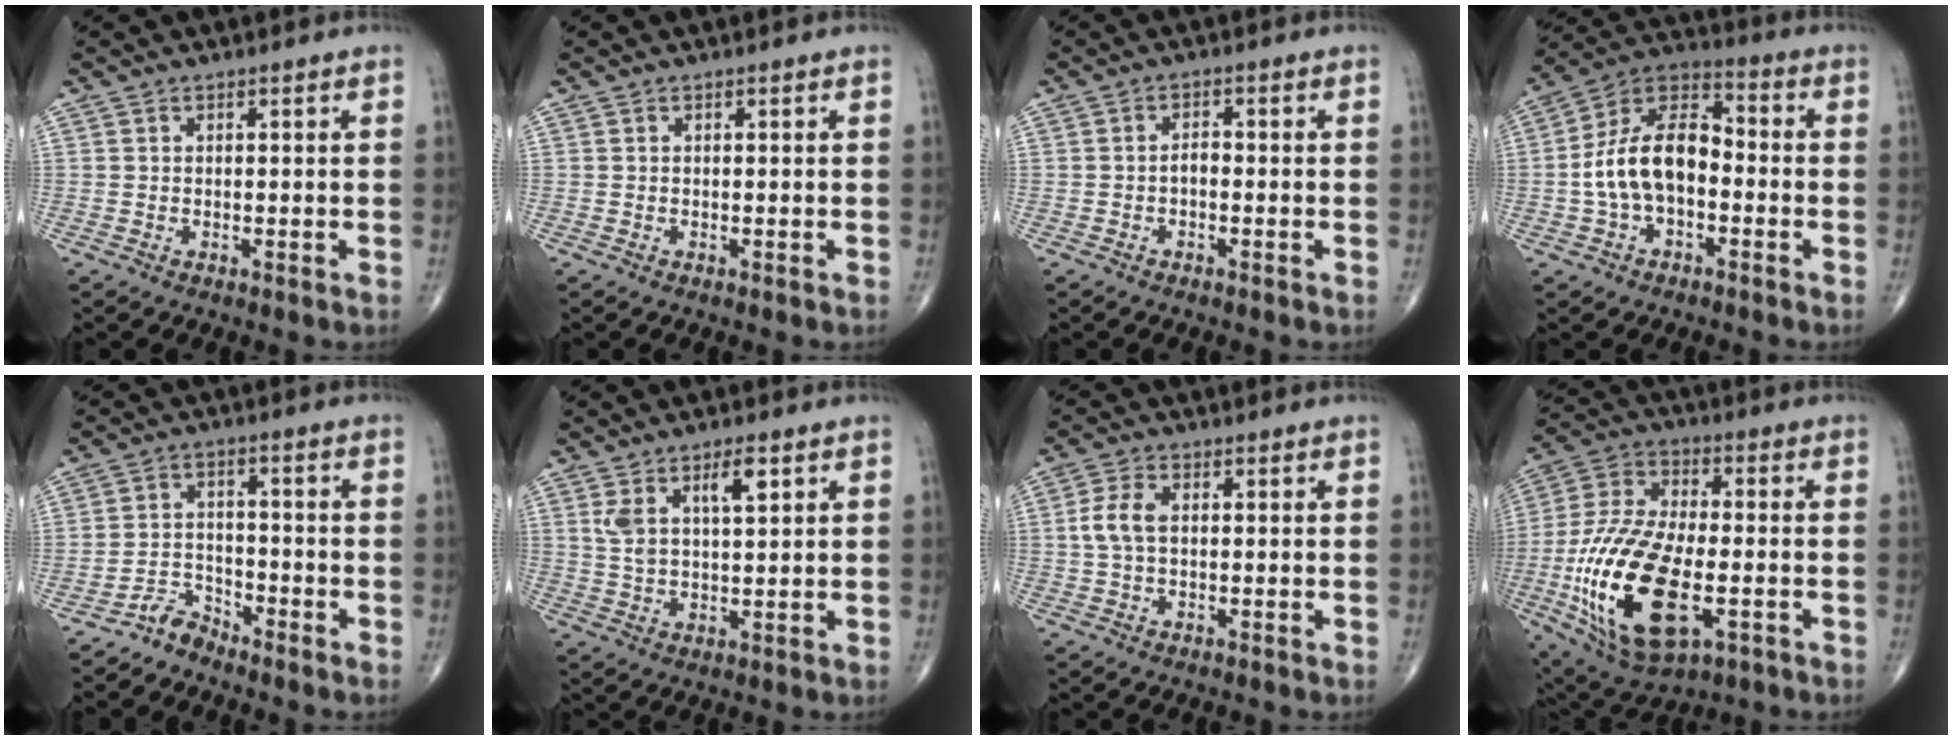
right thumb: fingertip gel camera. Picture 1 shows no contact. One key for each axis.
{"total": 0.0}
{"total": 1.6, "fx": -0.6, "fy": 0.9, "fz": 1.2, "tx": -0.014, "ty": 0.007, "tz": -0.014}
{"total": 13.8, "fx": -2.0, "fy": 8.1, "fz": 11.0, "tx": -0.195, "ty": 0.046, "tz": -0.047}
{"total": 3.9, "fx": -3.7, "fy": 1.3, "fz": 0.2, "tx": 0.004, "ty": 0.028, "tz": -0.073}
{"total": 7.0, "fx": 3.2, "fy": 2.7, "fz": 5.6, "tx": -0.101, "ty": -0.010, "tz": 0.062}
{"total": 4.9, "fx": 0.3, "fy": 2.8, "fz": 4.0, "tx": -0.094, "ty": 0.010, "tz": 0.002}
{"total": 23.8, "fx": -6.1, "fy": 11.5, "fz": 19.9, "tx": -0.413, "ty": 0.004, "tz": -0.097}